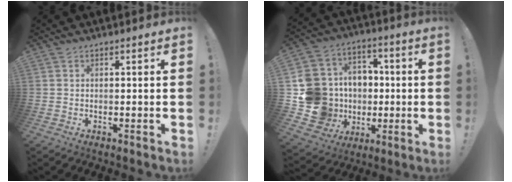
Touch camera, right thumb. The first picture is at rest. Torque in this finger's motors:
{"motor_torque": [1.68, 1.56, 1.17, -0.20, 0.04]}